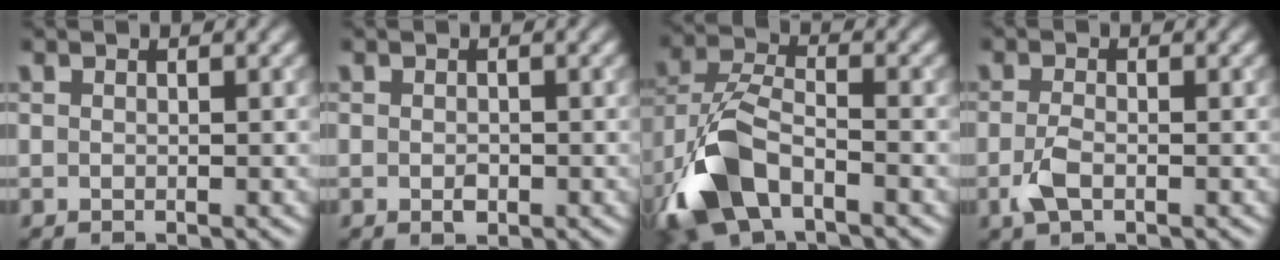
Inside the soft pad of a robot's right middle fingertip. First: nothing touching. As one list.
[{"total": 1.0, "force": [-0.3, 0.6, 0.7], "torque": [-0.011, -0.002, -0.004]}, {"total": 8.0, "force": [-4.3, 3.8, 5.6], "torque": [-0.130, -0.002, -0.093]}, {"total": 2.2, "force": [-0.8, 0.9, 1.8], "torque": [-0.044, -0.005, -0.020]}]